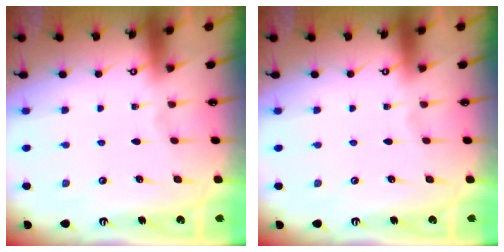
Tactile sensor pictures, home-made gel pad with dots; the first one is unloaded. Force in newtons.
{"total": 0.0}